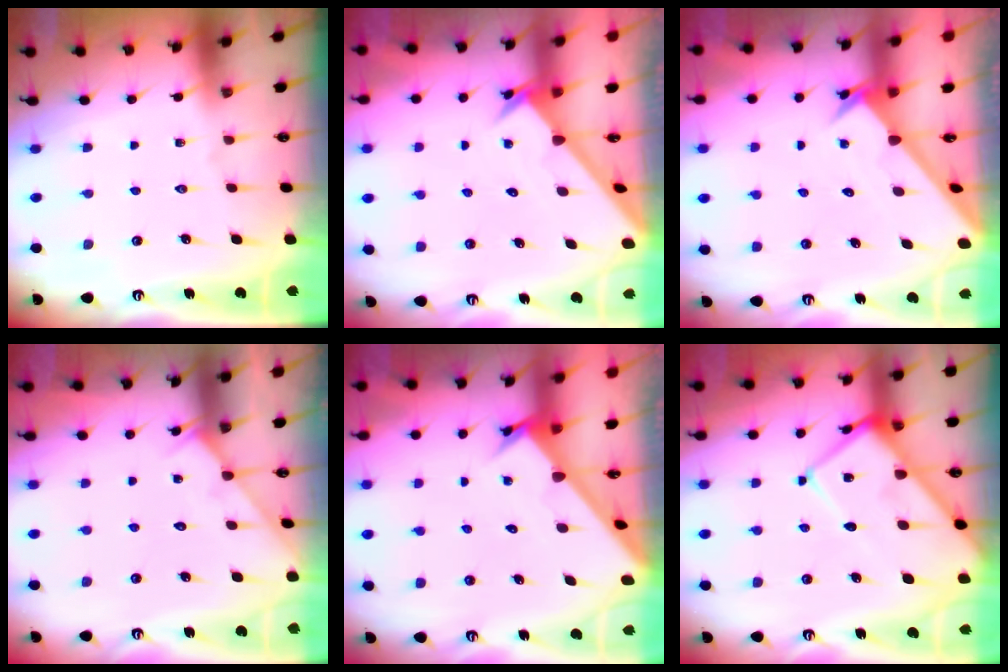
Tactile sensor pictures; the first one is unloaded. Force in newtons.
{"total": 2.4, "press": 2.4, "slide": 0.2}
{"total": 2.5, "press": 2.5, "slide": 0.2}
{"total": 5.2, "press": 5.2, "slide": 0.6}
{"total": 2.4, "press": 2.4, "slide": 0.2}
{"total": 11.5, "press": 11.5, "slide": 1.2}